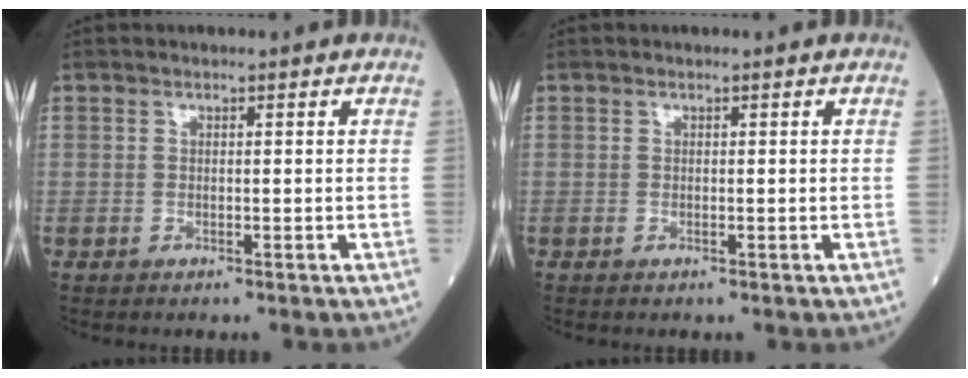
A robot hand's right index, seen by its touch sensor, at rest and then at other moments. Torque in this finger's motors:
{"motor_torque": [0.01, 0.00, -0.04, -0.01]}